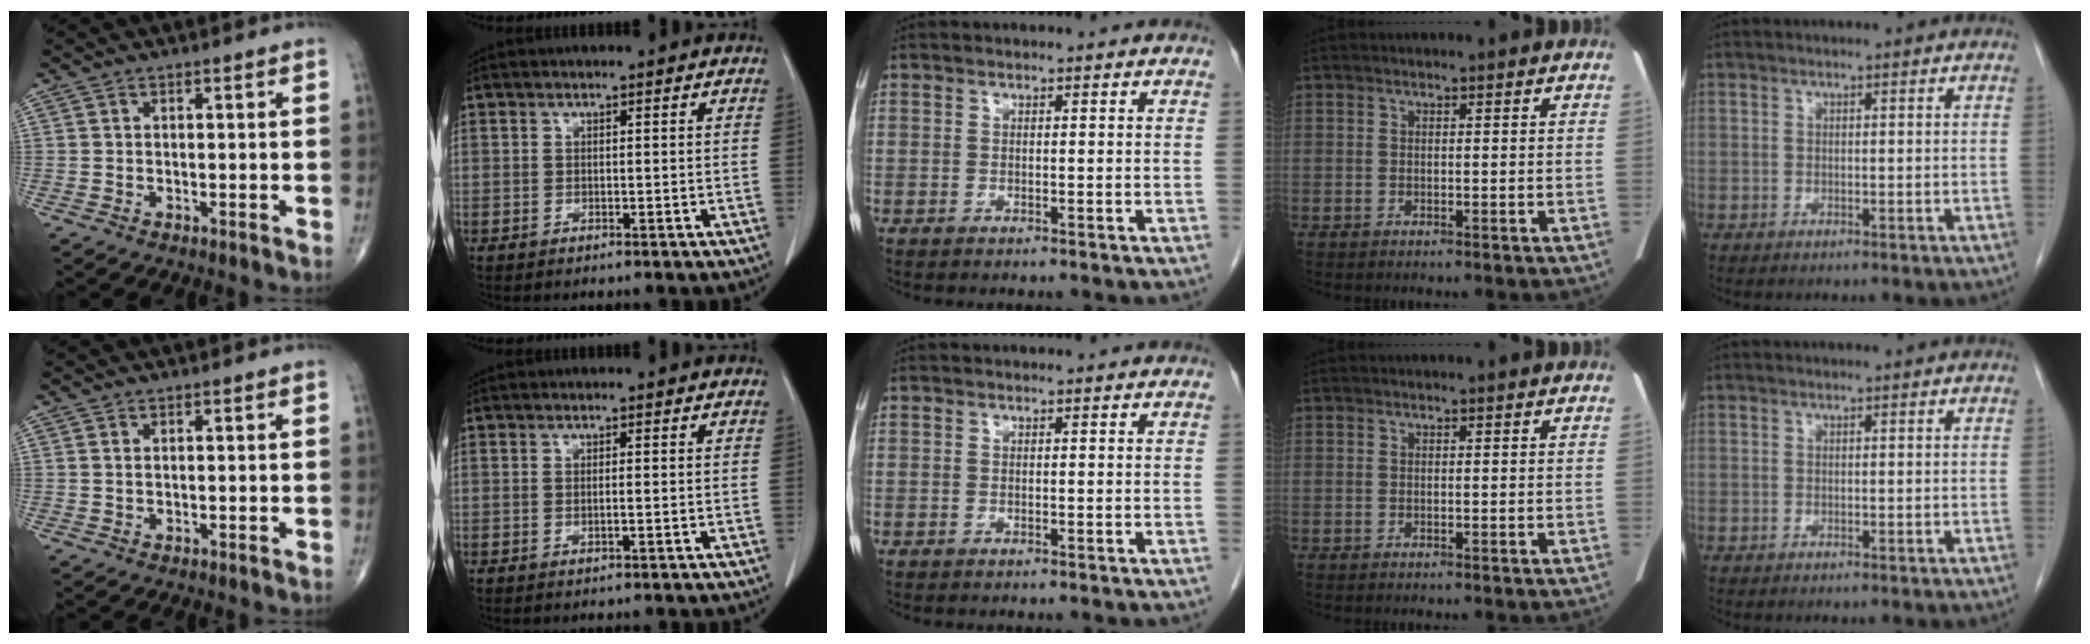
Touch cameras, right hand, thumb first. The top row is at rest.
{"thumb": {"total": 0.7, "force": [0.3, 0.4, 0.5], "torque": [-0.012, 0.002, 0.008]}, "index": {"total": 1.1, "force": [-0.1, 0.1, 1.1], "torque": [-0.022, -0.002, -0.001]}}